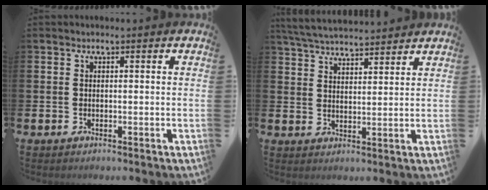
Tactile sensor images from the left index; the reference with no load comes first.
{"total": 4.9, "force": [4.9, 0.4, 0.6], "torque": [-0.036, -0.021, 0.089]}